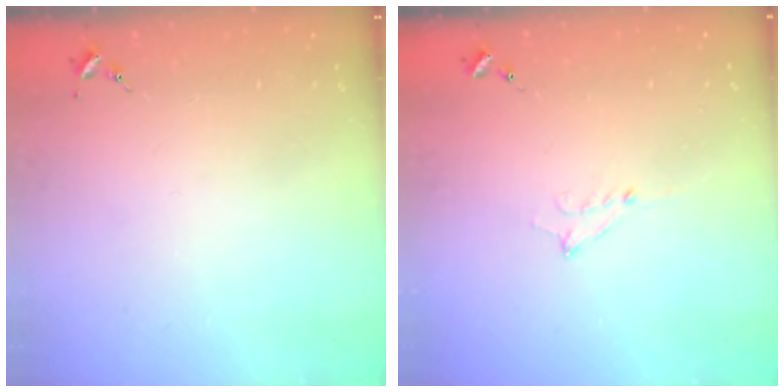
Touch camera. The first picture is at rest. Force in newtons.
{"total": 5.2, "press": 5.2, "slide": 0.3}